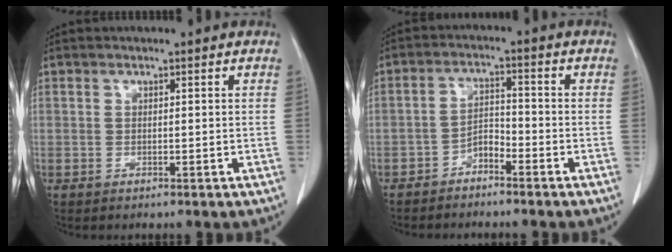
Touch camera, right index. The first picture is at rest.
{"total": 3.3, "force": [-2.6, 1.2, 1.6], "torque": [-0.027, 0.008, -0.047]}